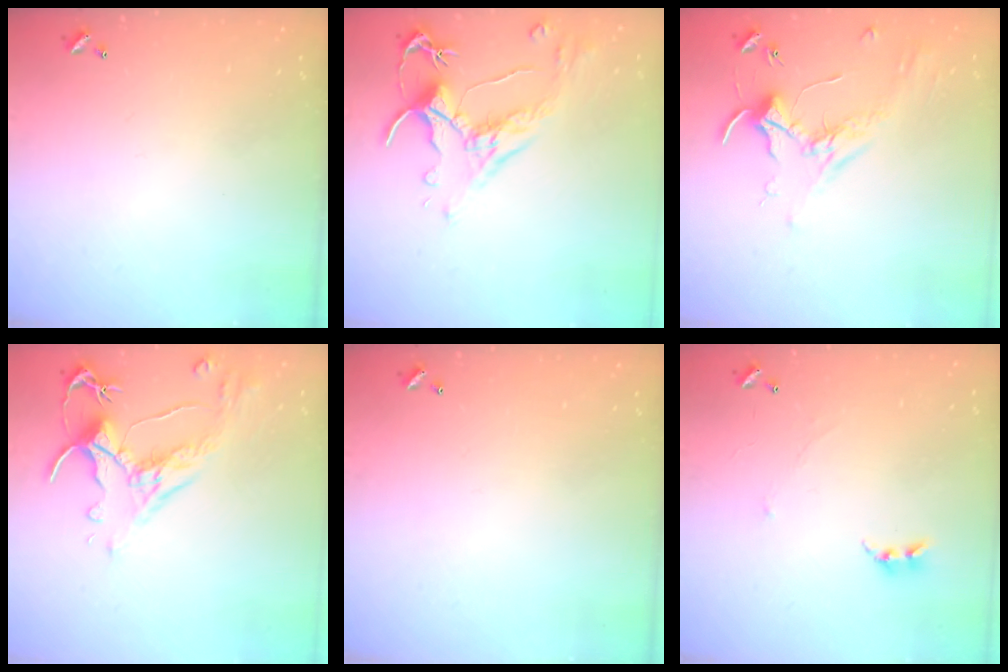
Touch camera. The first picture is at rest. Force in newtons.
{"total": 2.5, "press": 2.1, "slide": 1.4}
{"total": 1.7, "press": 1.7, "slide": 0.4}
{"total": 2.6, "press": 2.2, "slide": 1.3}
{"total": 0.0}
{"total": 0.9, "press": 0.8, "slide": 0.5}